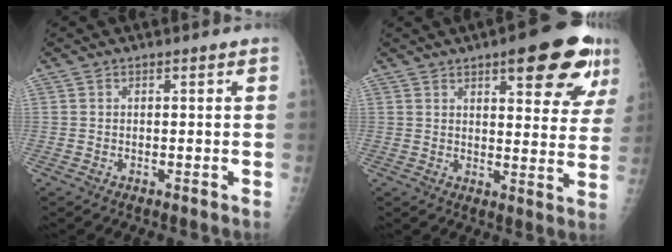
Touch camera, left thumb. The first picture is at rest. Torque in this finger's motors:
{"motor_torque": [2.01, 1.79, 1.17, -0.59, 0.06]}